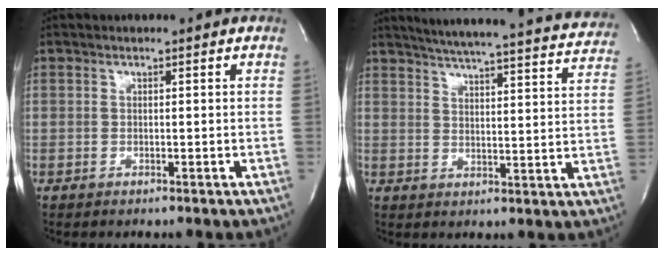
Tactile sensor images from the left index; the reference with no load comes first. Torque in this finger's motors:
{"motor_torque": [0.20, -0.72, 0.17, 0.03]}